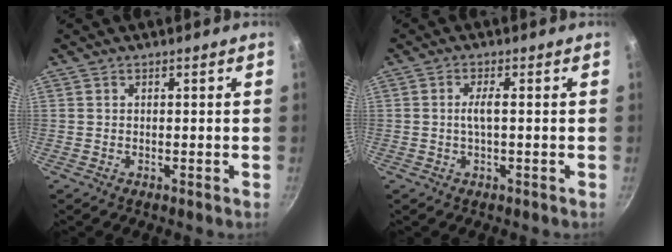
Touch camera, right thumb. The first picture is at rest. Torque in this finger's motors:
{"motor_torque": [-0.25, 0.08, 0.48, 0.48, 0.00]}